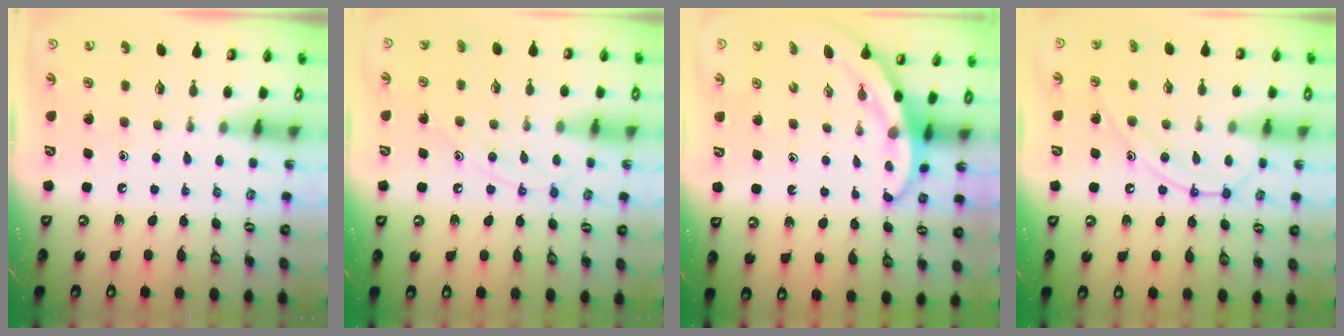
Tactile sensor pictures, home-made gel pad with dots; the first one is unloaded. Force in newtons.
{"total": 9.9, "press": 9.9, "slide": 0.8}
{"total": 3.0, "press": 3.0, "slide": 0.2}
{"total": 12.2, "press": 12.2, "slide": 1.3}